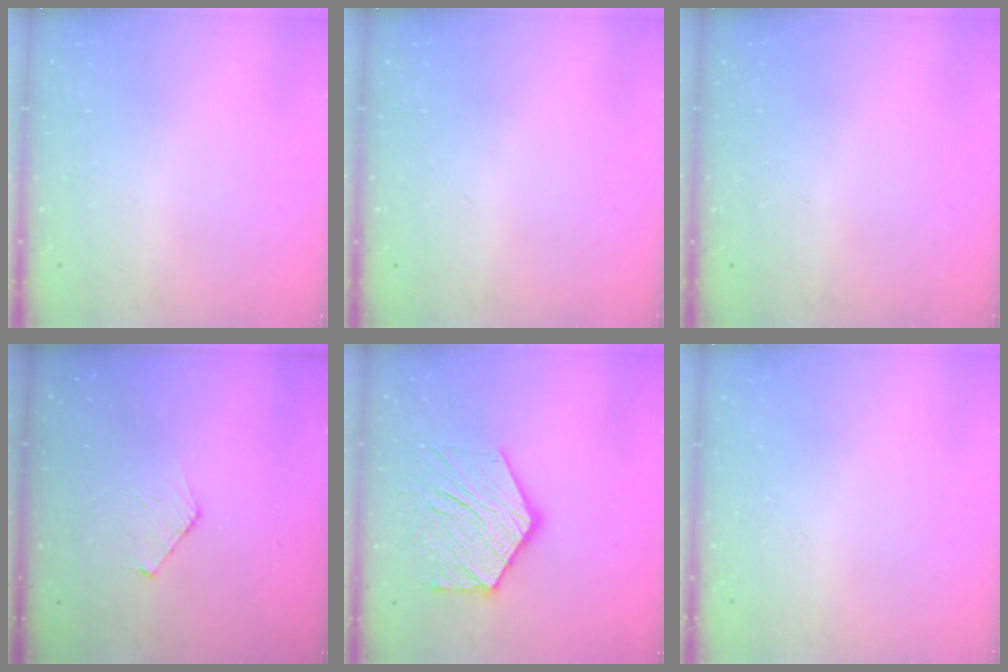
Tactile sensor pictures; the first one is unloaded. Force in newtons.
{"total": 0.0}
{"total": 0.0}
{"total": 5.5, "press": 5.5, "slide": 0.5}
{"total": 14.8, "press": 14.7, "slide": 1.4}
{"total": 0.0}